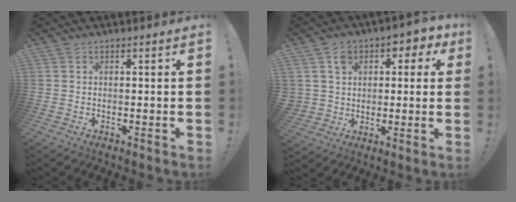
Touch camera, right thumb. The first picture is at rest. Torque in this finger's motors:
{"motor_torque": [0.82, 0.81, 0.11, 0.05, 0.20]}